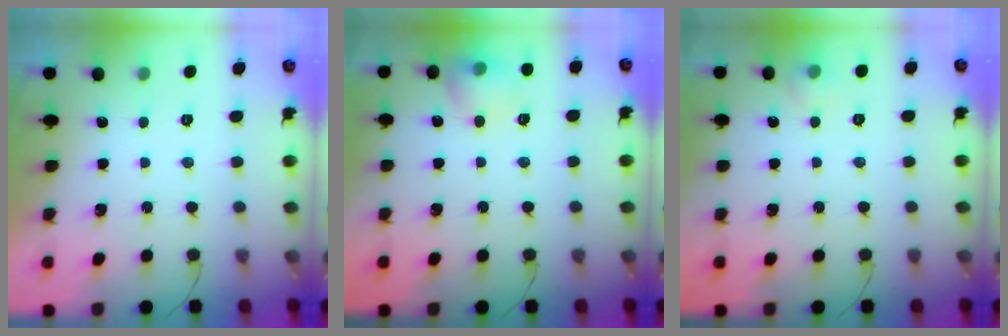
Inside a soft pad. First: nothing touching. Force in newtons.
{"total": 10.2, "press": 10.1, "slide": 1.5}
{"total": 4.6, "press": 4.3, "slide": 1.7}